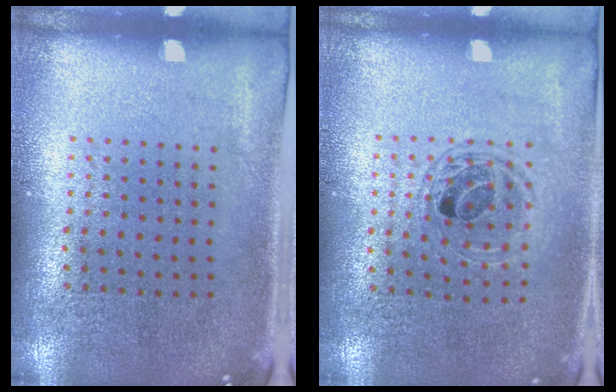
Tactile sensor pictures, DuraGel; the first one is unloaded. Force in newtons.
{"total": 1.2, "press": 1.1, "slide": 0.5}